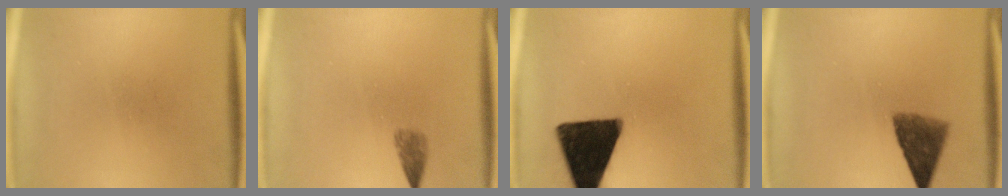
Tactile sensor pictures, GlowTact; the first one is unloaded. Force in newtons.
{"total": 1.8}
{"total": 17.2}
{"total": 6.8}